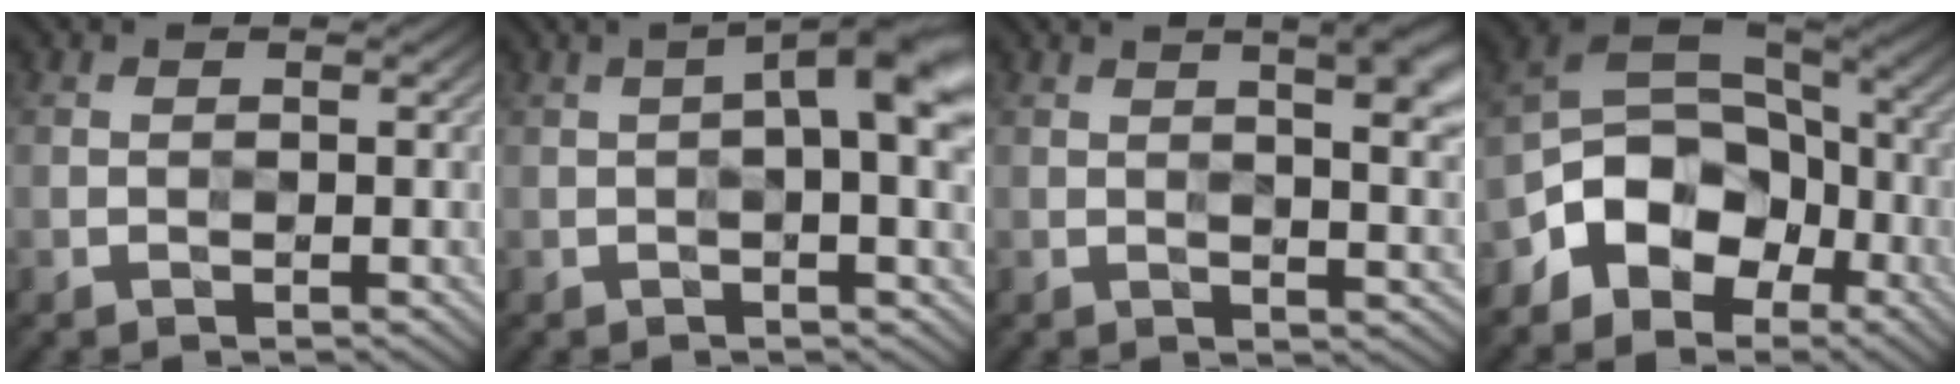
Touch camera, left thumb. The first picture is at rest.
{"total": 6.0, "force": [1.0, 1.0, 5.9], "torque": [-0.085, 0.015, 0.011]}
{"total": 7.8, "force": [3.2, 2.3, 6.8], "torque": [-0.067, 0.024, 0.032]}
{"total": 12.5, "force": [-5.8, 8.8, 6.7], "torque": [-0.130, -0.021, -0.111]}